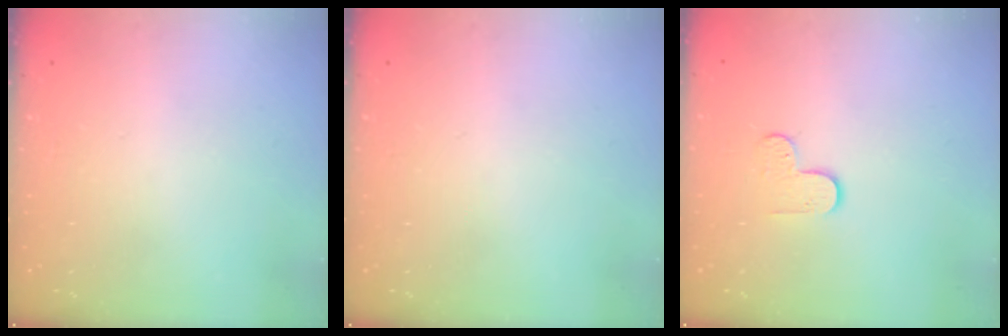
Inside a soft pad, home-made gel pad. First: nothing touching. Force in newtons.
{"total": 0.0}
{"total": 5.4, "press": 5.4, "slide": 0.5}